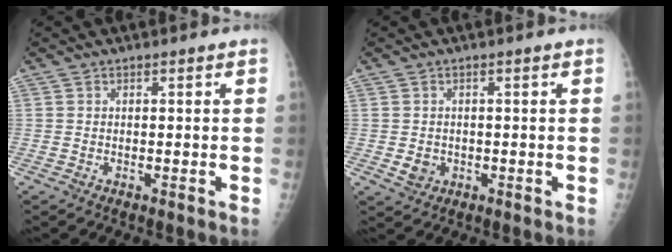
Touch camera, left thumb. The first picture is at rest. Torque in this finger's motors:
{"motor_torque": [-0.06, 0.19, 0.29, -0.01, 0.00]}